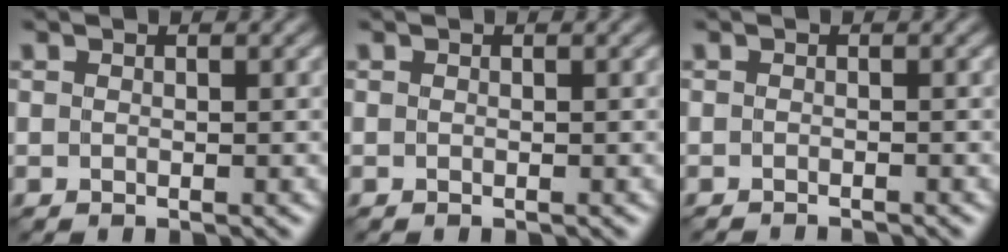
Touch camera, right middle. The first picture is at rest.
{"total": 0.0}
{"total": 1.3, "force": [-1.3, -0.2, 0.1], "torque": [0.002, -0.006, -0.018]}